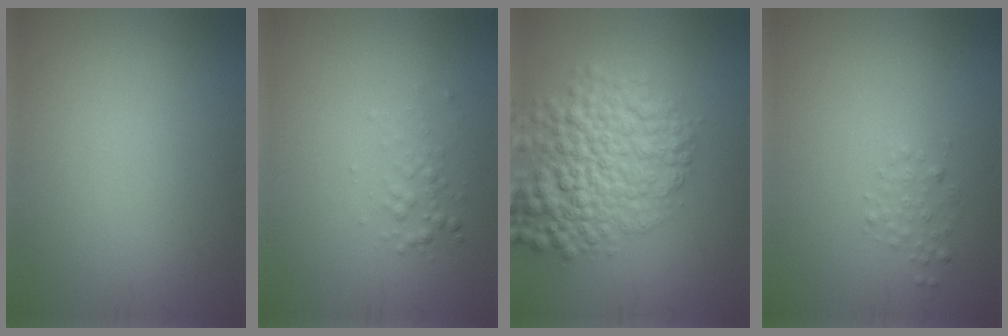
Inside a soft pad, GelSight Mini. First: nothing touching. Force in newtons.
{"total": 1.2, "press": 1.2, "slide": 0.1}
{"total": 7.3, "press": 7.3, "slide": 0.3}
{"total": 1.1, "press": 1.1, "slide": 0.0}